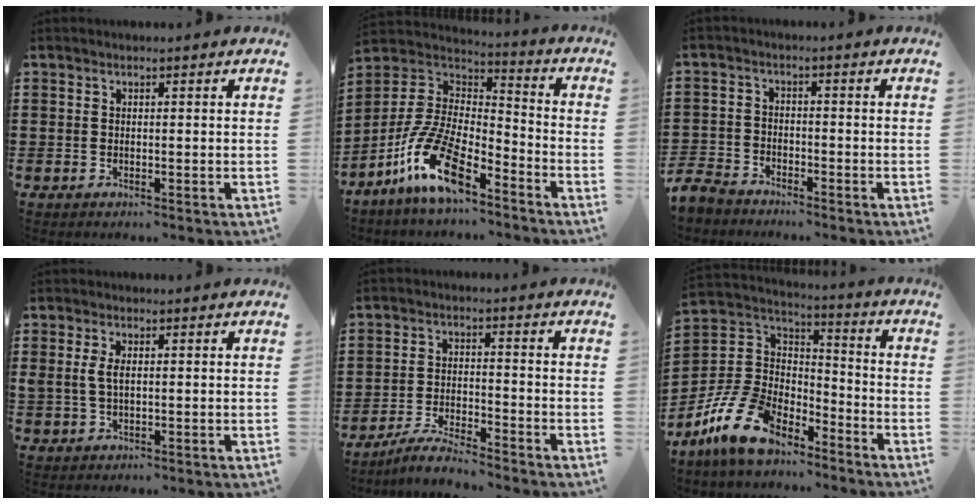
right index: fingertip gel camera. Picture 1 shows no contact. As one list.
[{"total": 13.7, "force": [-8.7, 4.5, 9.6], "torque": [-0.213, 0.015, -0.169]}, {"total": 3.6, "force": [-3.5, 1.1, 0.3], "torque": [-0.031, -0.006, -0.080]}, {"total": 2.9, "force": [0.4, 1.4, 2.5], "torque": [-0.061, 0.005, 0.004]}, {"total": 4.5, "force": [-4.3, 0.2, 1.5], "torque": [-0.040, 0.000, -0.087]}, {"total": 12.7, "force": [-9.3, 6.4, 5.8], "torque": [-0.153, 0.030, -0.183]}]